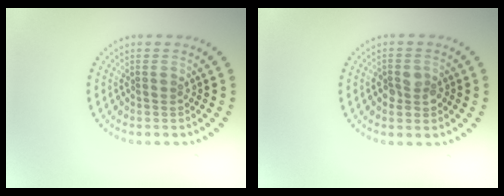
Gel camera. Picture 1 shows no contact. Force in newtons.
{"total": 2.4, "press": 2.4, "slide": 0.5}